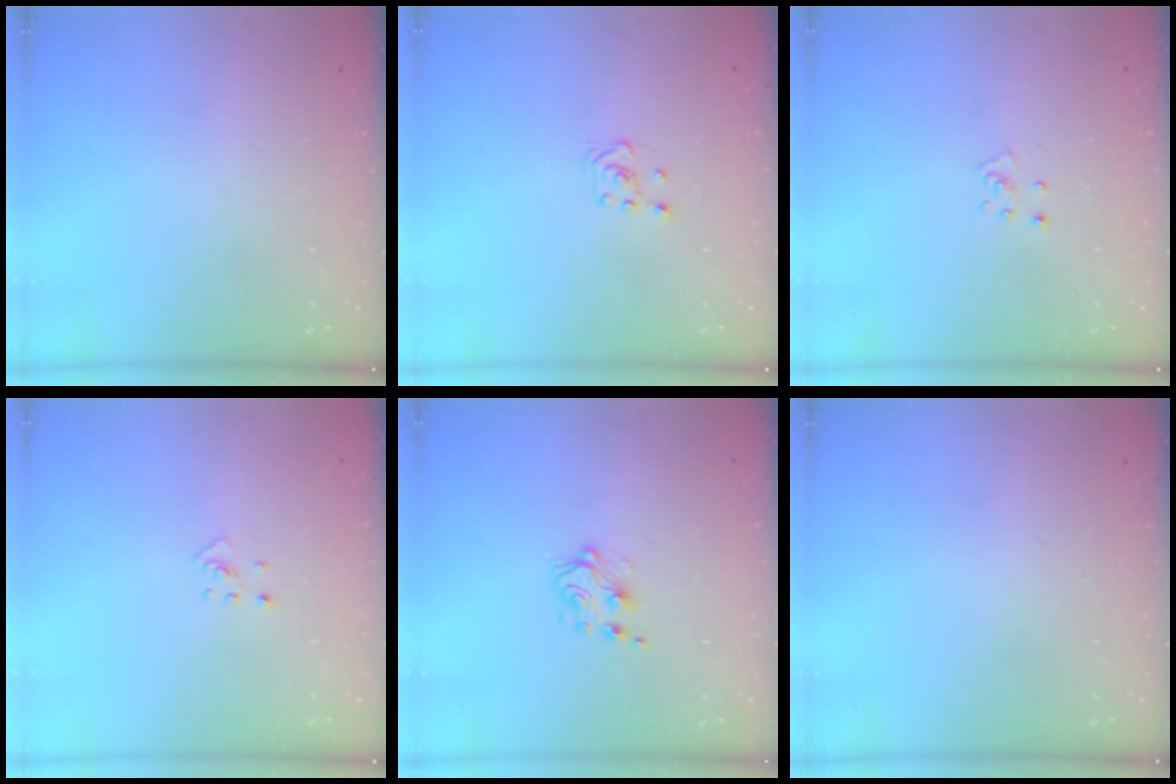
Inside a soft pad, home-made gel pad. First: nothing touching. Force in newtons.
{"total": 2.8, "press": 2.6, "slide": 1.1}
{"total": 3.5, "press": 3.5, "slide": 0.3}
{"total": 2.7, "press": 2.6, "slide": 0.6}
{"total": 5.9, "press": 5.9, "slide": 0.5}
{"total": 0.0}